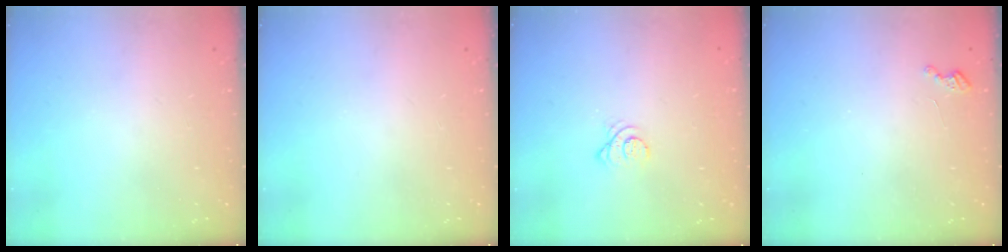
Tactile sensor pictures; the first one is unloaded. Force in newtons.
{"total": 0.0}
{"total": 3.3, "press": 3.2, "slide": 0.6}
{"total": 2.7, "press": 2.7, "slide": 0.4}